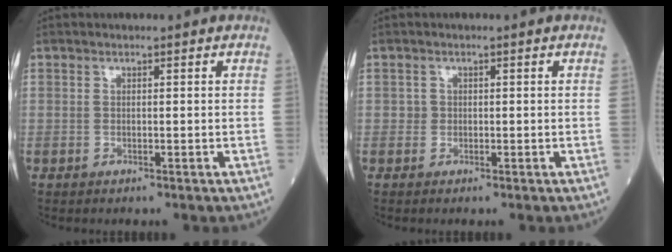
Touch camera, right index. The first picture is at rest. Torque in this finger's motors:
{"motor_torque": [0.17, -0.01, -0.03, -0.01]}